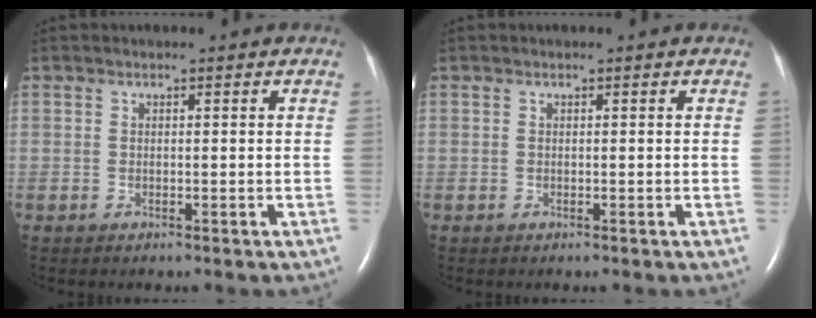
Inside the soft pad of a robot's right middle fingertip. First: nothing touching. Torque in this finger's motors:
{"motor_torque": [-0.01, 0.01, 0.00, -0.01]}